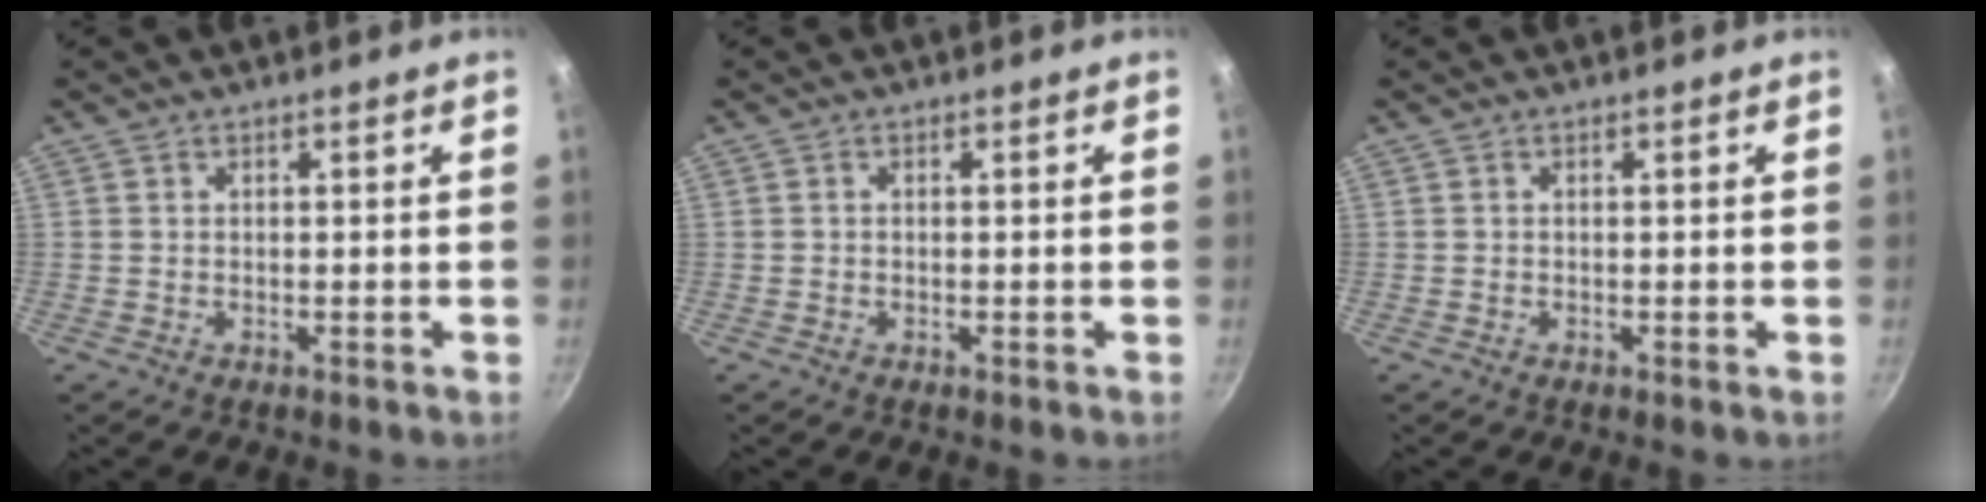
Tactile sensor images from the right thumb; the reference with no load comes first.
{"total": 0.0}
{"total": 0.0}